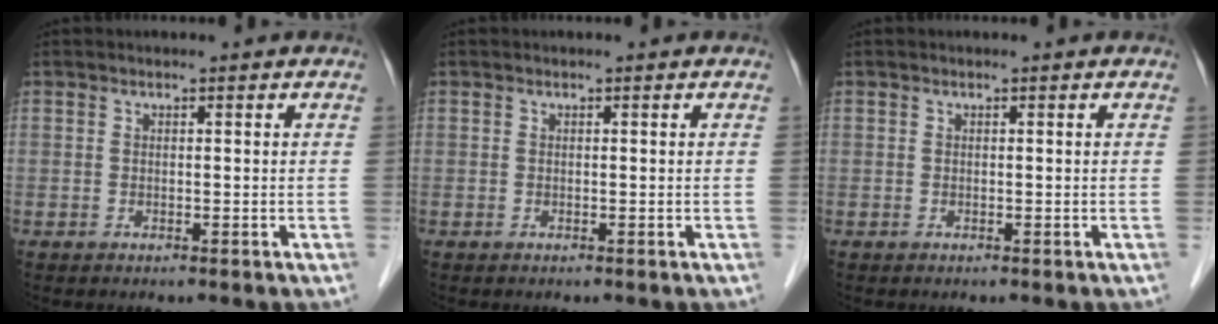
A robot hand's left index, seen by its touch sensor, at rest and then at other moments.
{"total": 0.0}
{"total": 0.0}